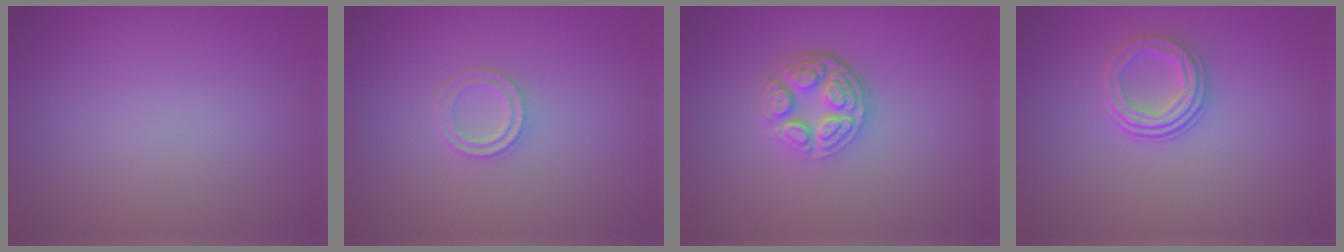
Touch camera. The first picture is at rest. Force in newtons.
{"total": 1.7, "press": 1.6, "slide": 0.4}
{"total": 4.5, "press": 3.3, "slide": 3.0}
{"total": 3.0, "press": 2.4, "slide": 1.7}